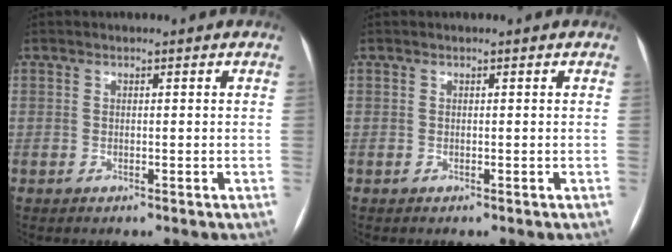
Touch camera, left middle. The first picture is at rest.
{"total": 0.0}